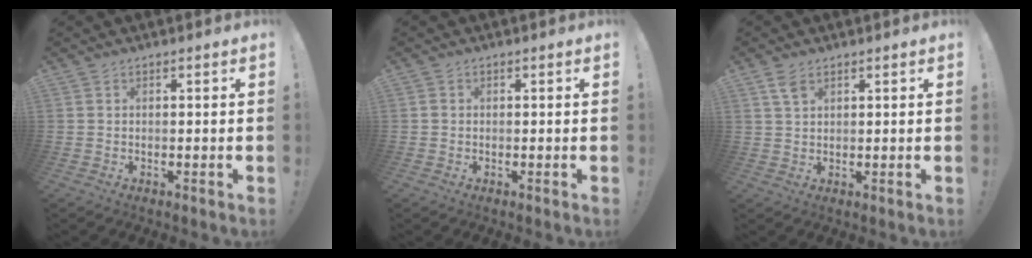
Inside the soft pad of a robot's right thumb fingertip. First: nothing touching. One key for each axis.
{"total": 0.5, "fx": -0.1, "fy": 0.5, "fz": 0.0, "tx": -0.003, "ty": 0.003, "tz": -0.002}
{"total": 3.7, "fx": 2.2, "fy": 1.7, "fz": 2.4, "tx": -0.037, "ty": -0.010, "tz": 0.039}